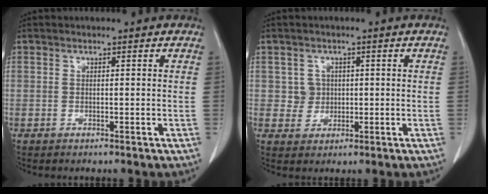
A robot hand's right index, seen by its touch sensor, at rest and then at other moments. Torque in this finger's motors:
{"motor_torque": [-0.04, 0.05, 0.02, 0.00]}